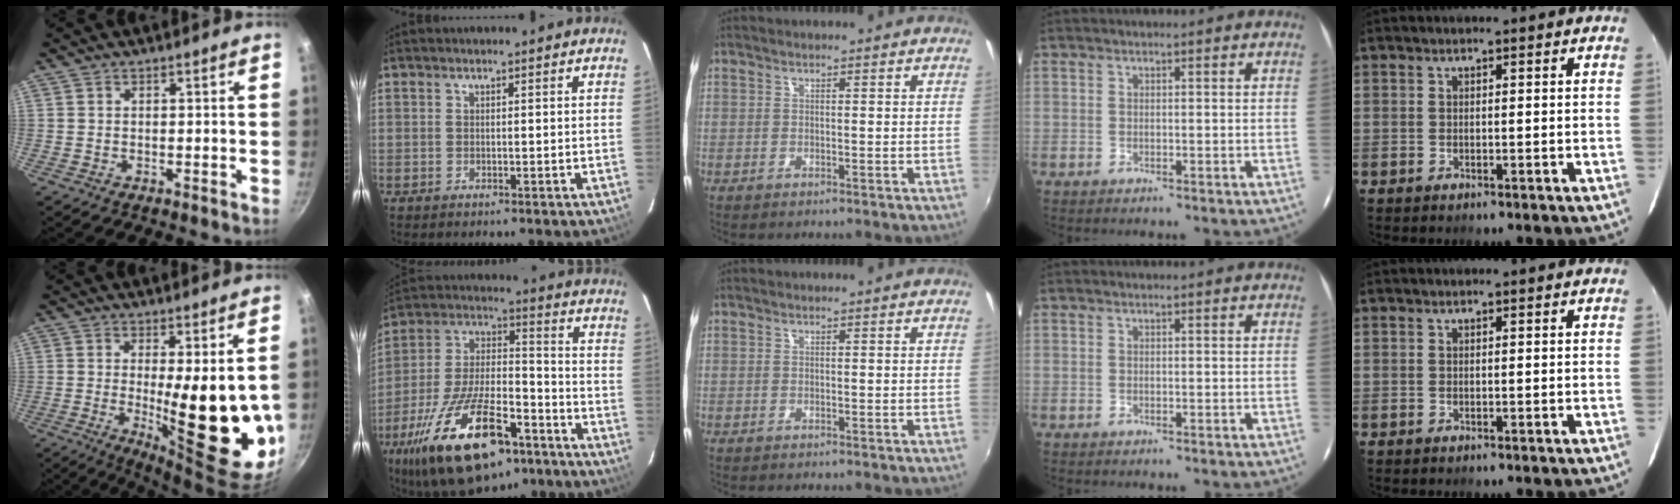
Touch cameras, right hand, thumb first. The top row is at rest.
{"thumb": {"total": 16.7, "force": [0.0, 4.8, 16.0], "torque": [-0.206, -0.038, 0.015]}, "index": {"total": 26.3, "force": [-15.3, 11.0, 18.3], "torque": [-0.351, -0.015, -0.245]}}